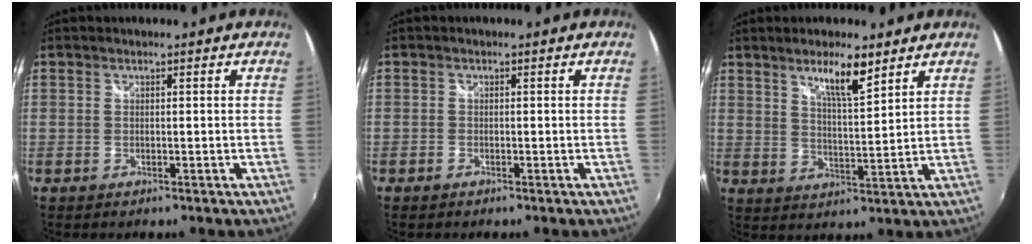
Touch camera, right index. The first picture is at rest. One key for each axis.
{"total": 0.8, "fx": -0.7, "fy": 0.4, "fz": 0.1, "tx": -0.005, "ty": -0.002, "tz": -0.016}
{"total": 7.1, "fx": 4.9, "fy": 1.2, "fz": 5.0, "tx": -0.082, "ty": -0.004, "tz": 0.085}